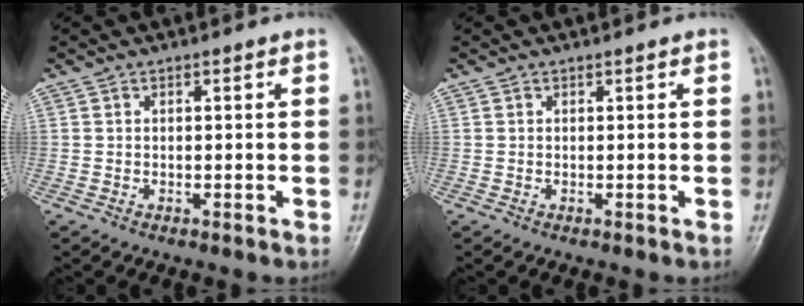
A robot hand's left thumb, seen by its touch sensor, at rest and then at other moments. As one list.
[{"total": 0.0}]